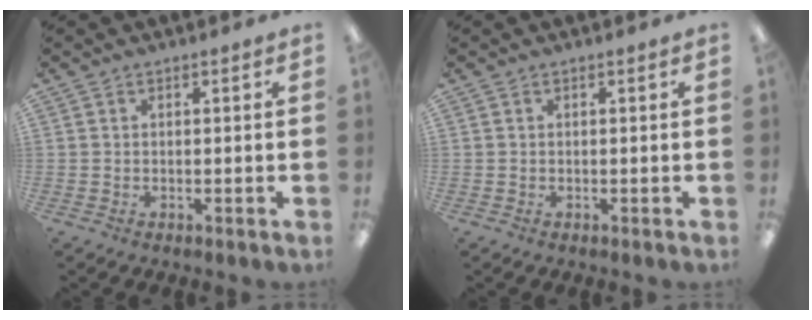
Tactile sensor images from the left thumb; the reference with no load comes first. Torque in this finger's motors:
{"motor_torque": [0.00, 0.00, 0.01, 0.00, 0.00]}